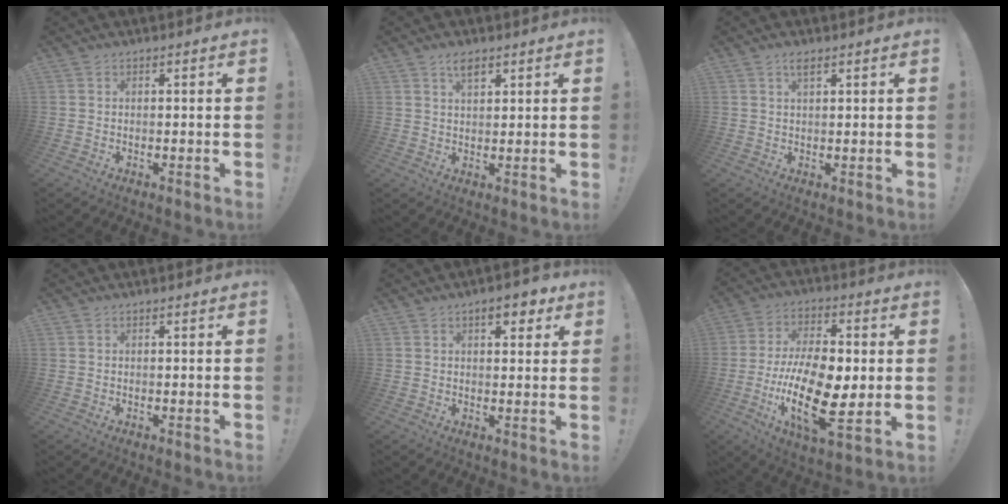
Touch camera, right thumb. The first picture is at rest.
{"total": 4.4, "force": [2.8, 2.0, 2.7], "torque": [-0.038, -0.012, 0.047]}
{"total": 2.6, "force": [1.6, 0.8, 1.9], "torque": [-0.028, -0.004, 0.025]}
{"total": 0.0}
{"total": 5.9, "force": [3.3, 2.7, 4.1], "torque": [-0.037, -0.012, 0.050]}
{"total": 21.9, "force": [-3.5, 9.9, 19.2], "torque": [-0.366, -0.002, -0.057]}